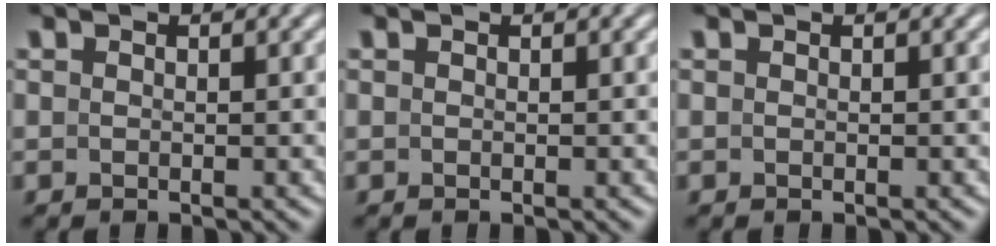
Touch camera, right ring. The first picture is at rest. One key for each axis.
{"total": 0.0}
{"total": 0.0}